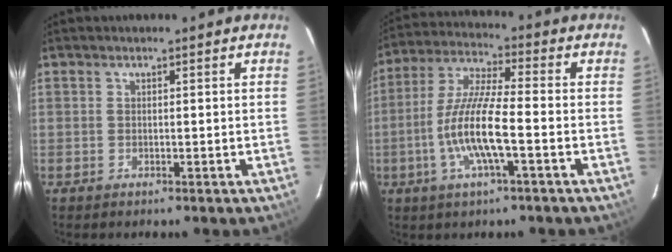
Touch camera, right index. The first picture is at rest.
{"total": 11.8, "force": [-3.5, 1.6, 11.2], "torque": [-0.233, -0.001, -0.070]}